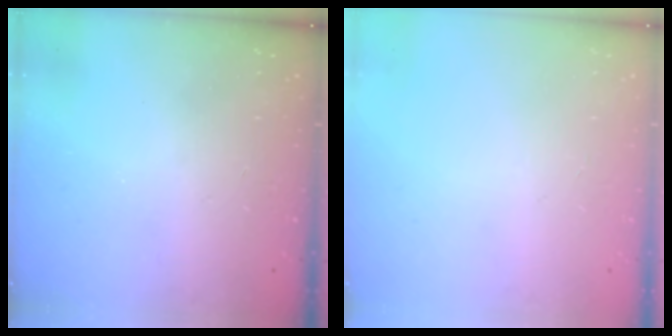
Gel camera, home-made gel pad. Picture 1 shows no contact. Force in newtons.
{"total": 0.0}